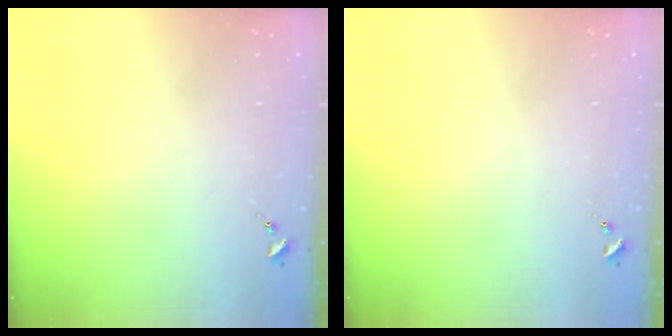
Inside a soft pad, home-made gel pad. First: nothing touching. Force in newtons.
{"total": 0.0}